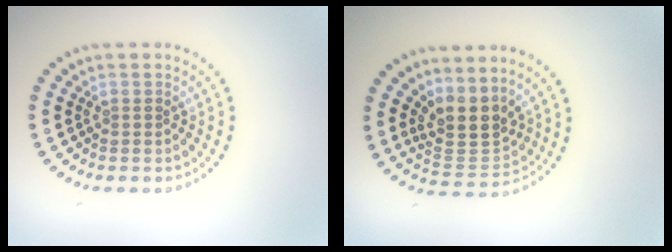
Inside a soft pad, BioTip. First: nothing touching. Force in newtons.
{"total": 3.8, "press": 3.2, "slide": 2.1}